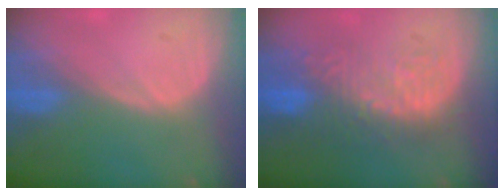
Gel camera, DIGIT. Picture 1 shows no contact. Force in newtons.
{"total": 10.7, "press": 9.4, "slide": 5.3}